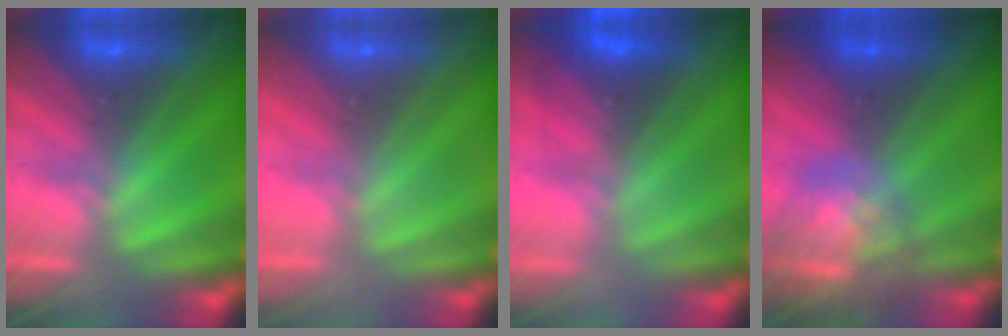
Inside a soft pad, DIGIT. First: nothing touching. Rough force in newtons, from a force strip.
{"total": 3.0}
{"total": 2.8}
{"total": 6.7}